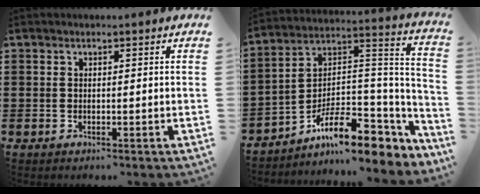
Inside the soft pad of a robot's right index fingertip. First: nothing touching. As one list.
[{"total": 11.7, "force": [-7.5, 4.6, 7.7], "torque": [-0.130, 0.014, -0.134]}]